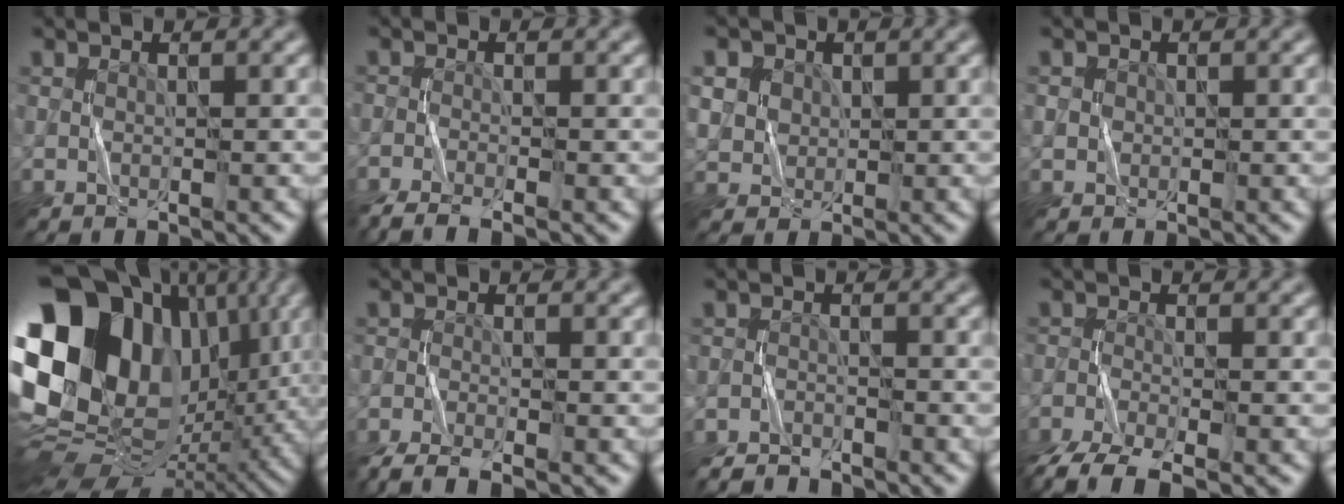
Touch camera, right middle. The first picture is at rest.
{"total": 3.3, "force": [-2.6, 0.7, 1.9], "torque": [-0.040, -0.008, -0.058]}
{"total": 5.1, "force": [2.1, 4.2, 2.1], "torque": [-0.060, 0.017, 0.035]}
{"total": 0.9, "force": [0.0, 0.9, 0.1], "torque": [0.004, -0.002, 0.001]}
{"total": 20.2, "force": [4.1, 14.6, 13.3], "torque": [-0.280, 0.014, 0.083]}
{"total": 3.9, "force": [-3.2, 0.8, 2.2], "torque": [-0.044, -0.011, -0.069]}
{"total": 2.8, "force": [-2.7, 0.6, 0.5], "torque": [-0.007, -0.003, -0.055]}
{"total": 4.9, "force": [-3.8, 1.3, 2.8], "torque": [-0.060, -0.014, -0.084]}